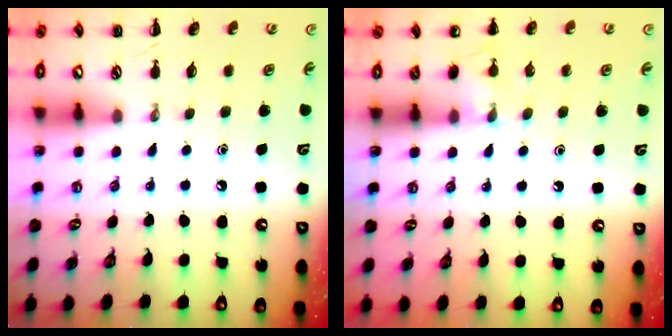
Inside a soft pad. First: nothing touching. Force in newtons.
{"total": 5.5, "press": 5.1, "slide": 2.0}